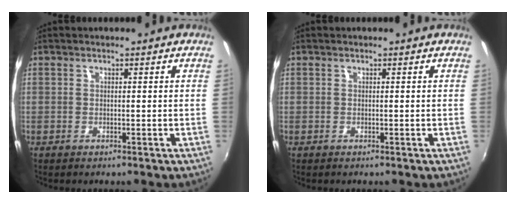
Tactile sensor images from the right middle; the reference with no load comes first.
{"total": 0.0}